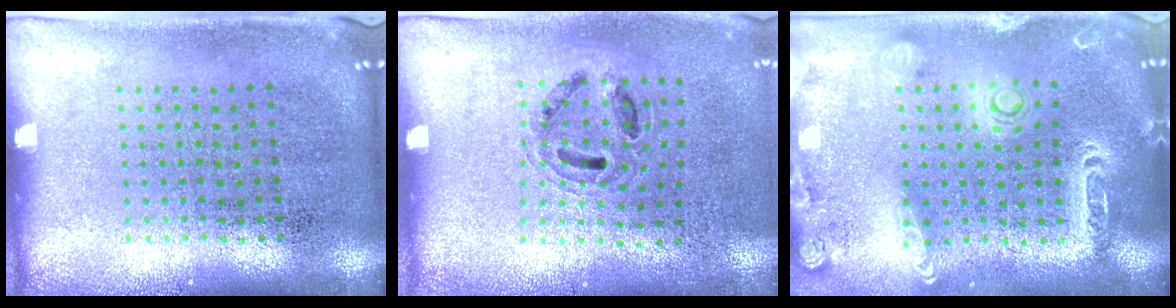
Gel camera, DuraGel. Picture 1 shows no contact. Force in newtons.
{"total": 0.9, "press": 0.8, "slide": 0.4}
{"total": 2.0, "press": 1.9, "slide": 0.6}